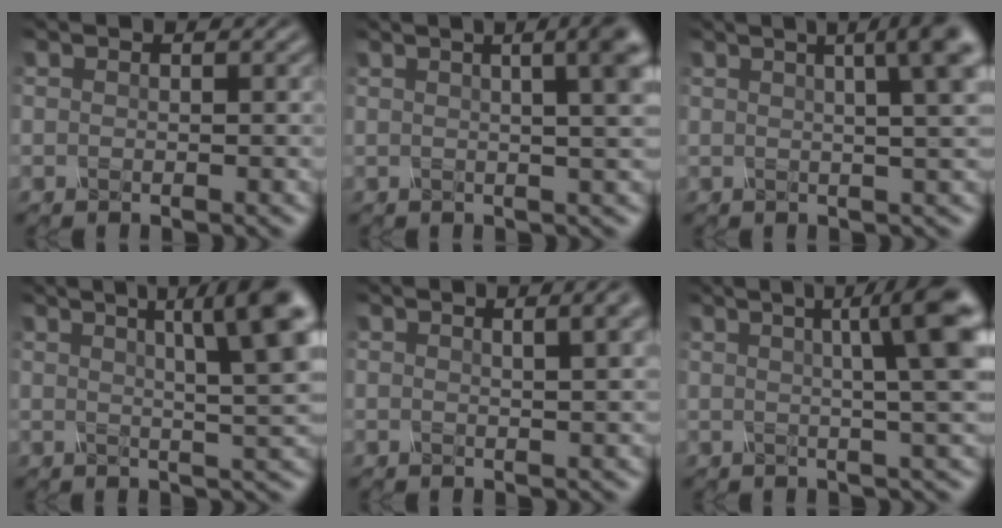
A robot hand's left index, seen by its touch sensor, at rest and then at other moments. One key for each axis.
{"total": 9.9, "fx": 3.4, "fy": 4.4, "fz": 8.2, "tx": -0.044, "ty": 0.067, "tz": 0.017}
{"total": 8.8, "fx": 3.3, "fy": 2.9, "fz": 7.6, "tx": -0.054, "ty": 0.057, "tz": 0.025}
{"total": 9.6, "fx": 3.7, "fy": 2.1, "fz": 8.7, "tx": -0.082, "ty": 0.030, "tz": 0.052}
{"total": 6.5, "fx": 3.3, "fy": 2.9, "fz": 4.8, "tx": -0.023, "ty": 0.053, "tz": 0.020}
{"total": 8.2, "fx": 2.0, "fy": 1.5, "fz": 7.9, "tx": -0.065, "ty": 0.026, "tz": 0.026}